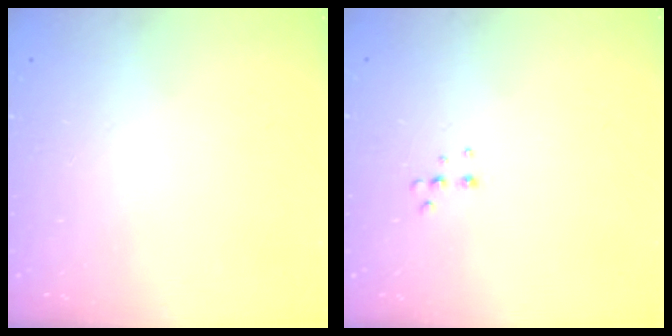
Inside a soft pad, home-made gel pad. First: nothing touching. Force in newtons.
{"total": 4.0, "press": 4.0, "slide": 0.8}